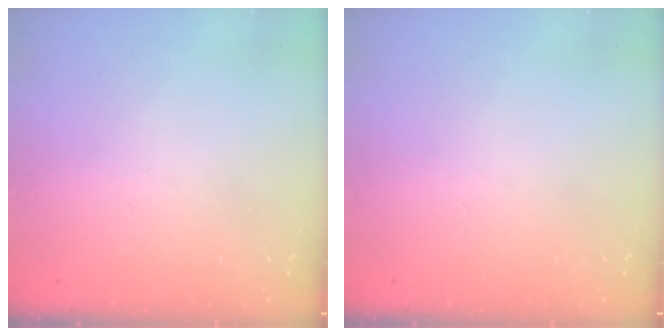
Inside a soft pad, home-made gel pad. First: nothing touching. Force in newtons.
{"total": 0.0}